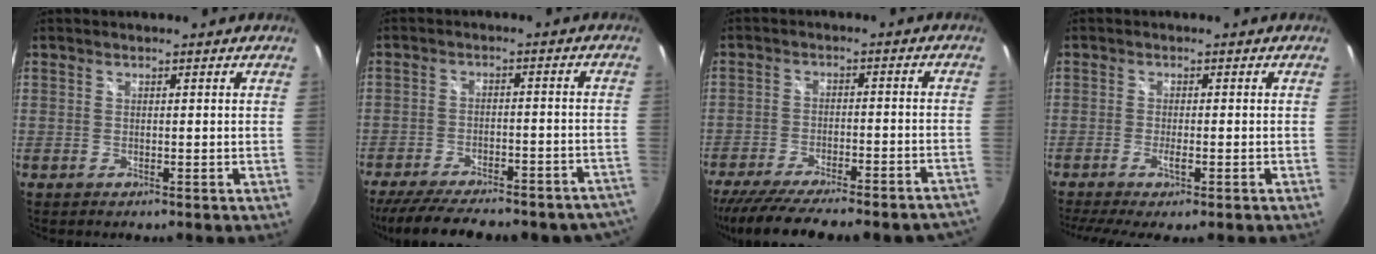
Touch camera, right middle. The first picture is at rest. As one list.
[{"total": 24.6, "force": [-20.7, 6.9, 11.3], "torque": [-0.202, -0.027, -0.271]}, {"total": 24.5, "force": [-21.4, 4.1, 11.2], "torque": [-0.200, -0.045, -0.298]}, {"total": 6.0, "force": [-3.9, 0.3, 4.5], "torque": [-0.097, -0.024, -0.064]}]